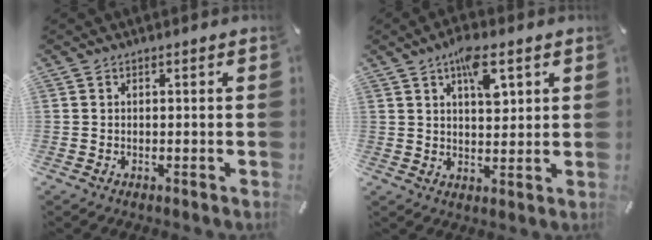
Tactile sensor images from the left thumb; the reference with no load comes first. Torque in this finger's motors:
{"motor_torque": [0.45, 0.37, 0.72, -0.38, 0.06]}